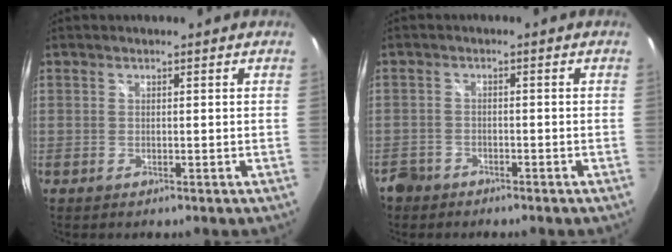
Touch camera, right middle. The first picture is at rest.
{"total": 4.2, "force": [-3.0, 2.8, 0.7], "torque": [-0.032, 0.000, -0.059]}